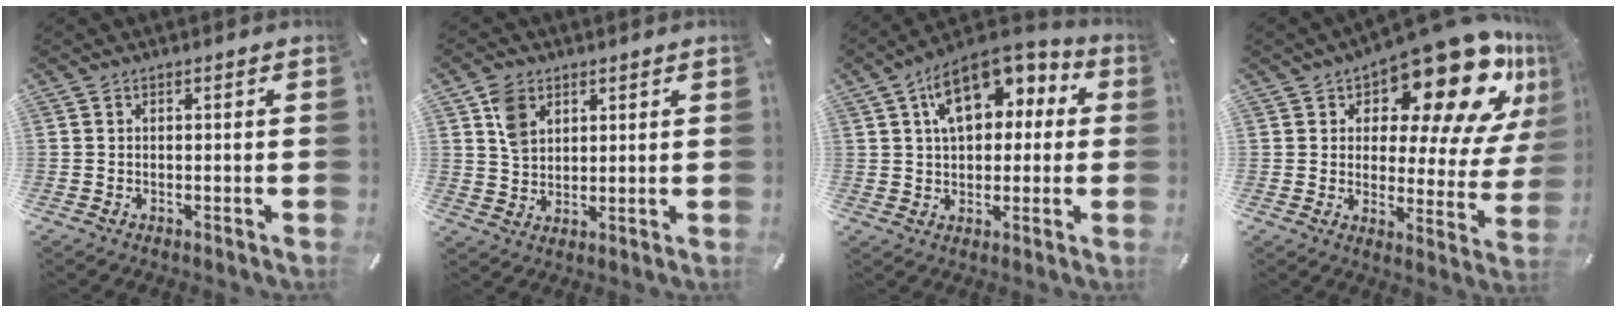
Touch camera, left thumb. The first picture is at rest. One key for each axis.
{"total": 6.5, "fx": 3.0, "fy": 5.0, "fz": 2.8, "tx": -0.059, "ty": 0.009, "tz": 0.059}
{"total": 12.8, "fx": 5.8, "fy": 8.5, "fz": 7.6, "tx": -0.116, "ty": -0.021, "tz": 0.107}
{"total": 20.6, "fx": 14.0, "fy": 8.3, "fz": 12.7, "tx": -0.169, "ty": -0.112, "tz": 0.230}